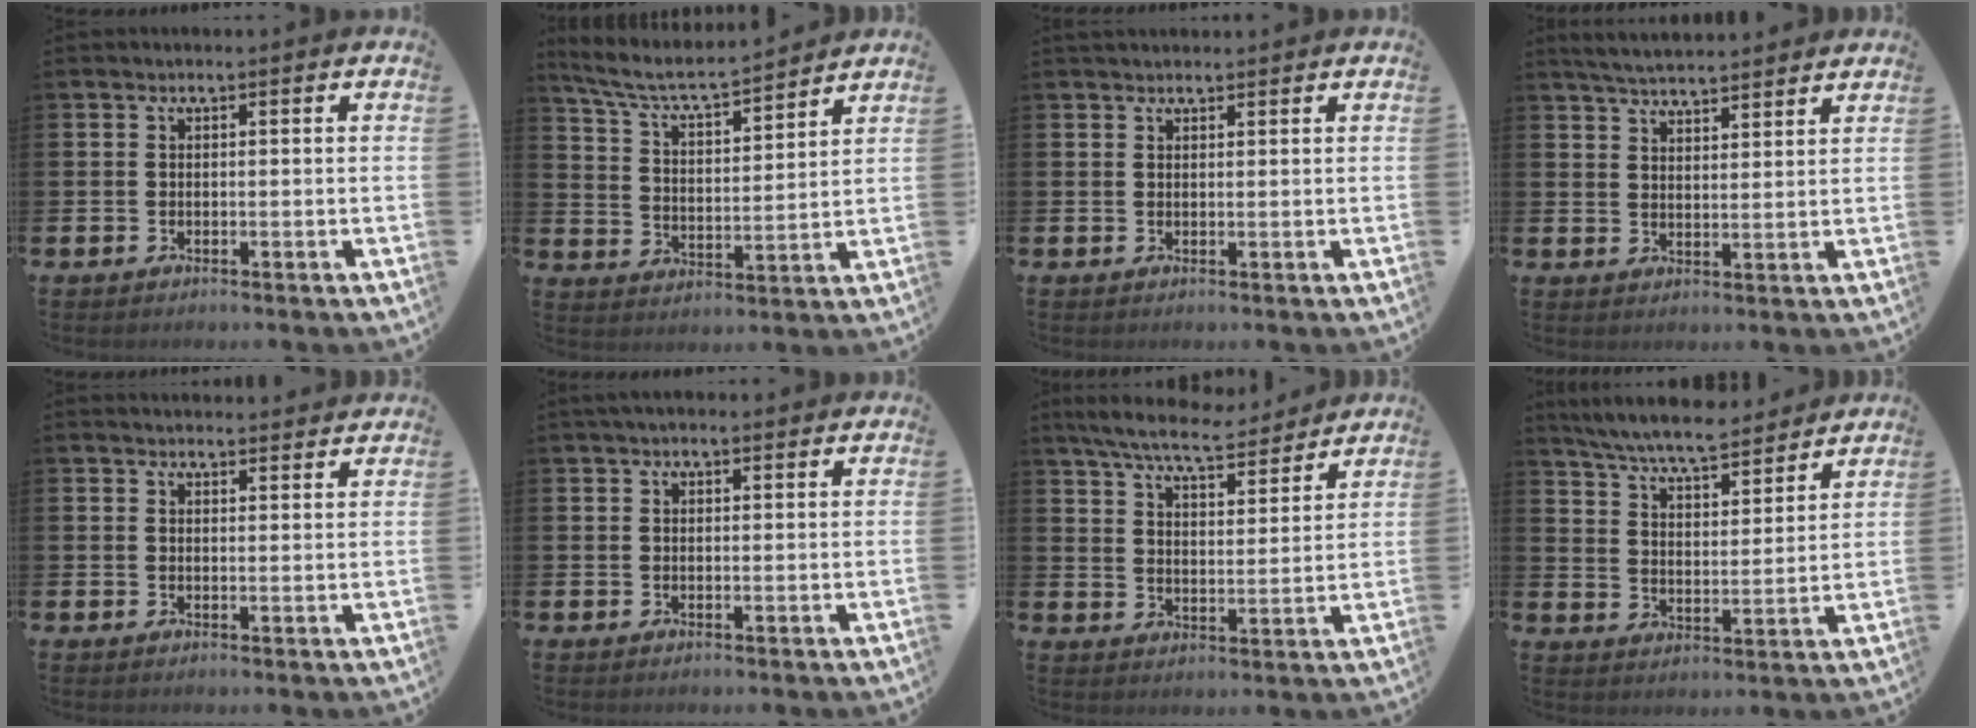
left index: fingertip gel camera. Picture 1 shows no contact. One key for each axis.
{"total": 6.7, "fx": 6.2, "fy": 0.8, "fz": 2.4, "tx": -0.077, "ty": -0.045, "tz": 0.104}
{"total": 1.4, "fx": 1.3, "fy": 0.4, "fz": 0.1, "tx": 0.007, "ty": -0.001, "tz": 0.022}
{"total": 4.7, "fx": 4.6, "fy": 0.2, "fz": 0.5, "tx": -0.020, "ty": -0.024, "tz": 0.083}
{"total": 2.4, "fx": 2.4, "fy": 0.4, "fz": 0.0, "tx": 0.007, "ty": -0.014, "tz": 0.042}
{"total": 1.3, "fx": 1.1, "fy": 0.5, "fz": 0.6, "tx": -0.004, "ty": 0.003, "tz": 0.018}
{"total": 7.8, "fx": 7.3, "fy": 1.0, "fz": 2.7, "tx": -0.075, "ty": -0.040, "tz": 0.128}
{"total": 7.7, "fx": 7.2, "fy": 1.0, "fz": 2.5, "tx": -0.082, "ty": -0.043, "tz": 0.129}